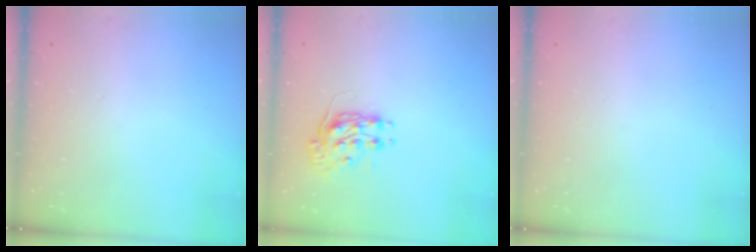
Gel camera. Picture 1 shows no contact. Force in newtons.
{"total": 8.6, "press": 8.6, "slide": 0.2}
{"total": 0.0}